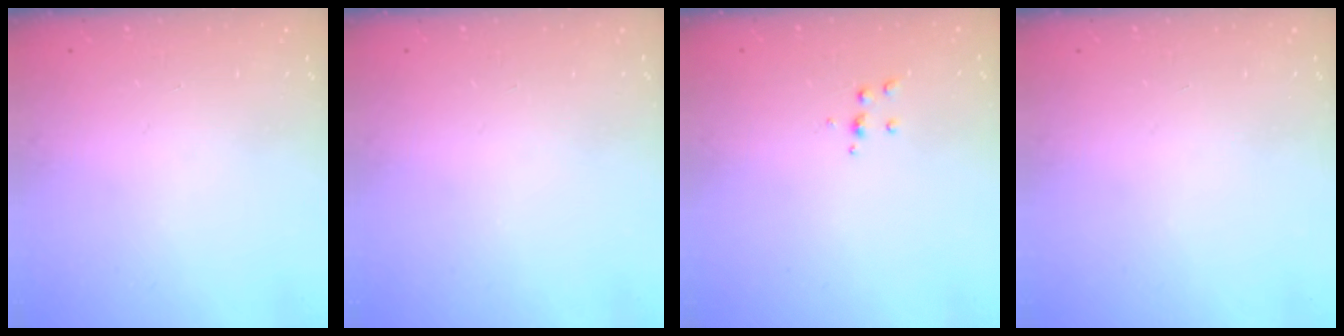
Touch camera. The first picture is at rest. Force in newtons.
{"total": 0.0}
{"total": 5.0, "press": 4.9, "slide": 0.8}
{"total": 0.0}